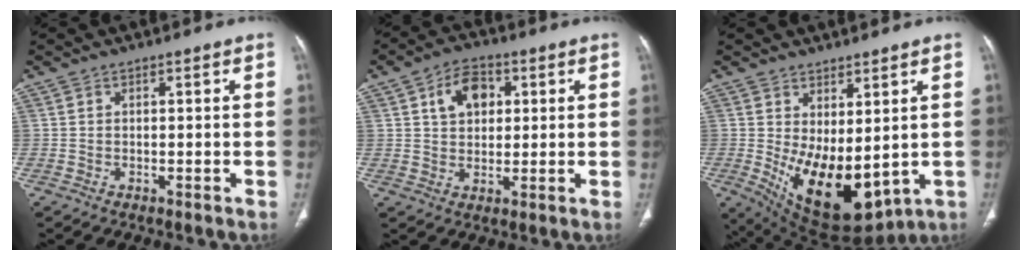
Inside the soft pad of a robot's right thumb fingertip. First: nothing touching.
{"total": 8.3, "force": [2.7, 5.7, 5.3], "torque": [-0.060, 0.001, 0.041]}
{"total": 14.9, "force": [-0.7, 7.5, 12.8], "torque": [-0.198, -0.026, 0.022]}